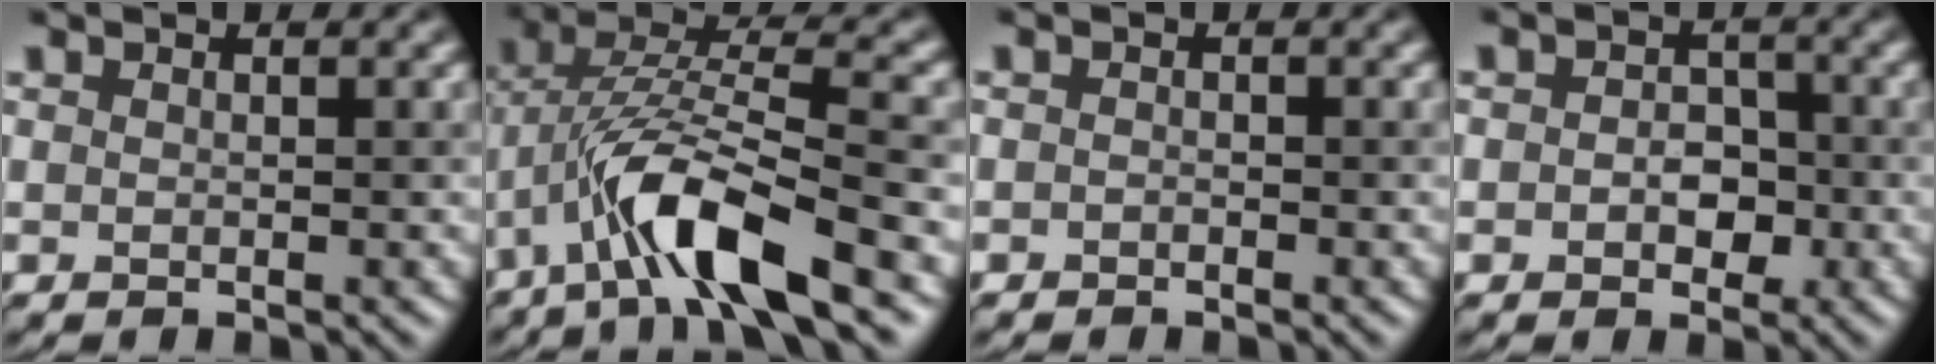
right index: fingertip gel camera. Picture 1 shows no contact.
{"total": 9.4, "force": [-4.7, 2.2, 7.9], "torque": [-0.152, 0.010, -0.091]}
{"total": 0.6, "force": [-0.5, 0.4, 0.1], "torque": [0.001, -0.002, -0.009]}
{"total": 2.8, "force": [-0.5, 2.1, 1.7], "torque": [-0.016, -0.001, -0.018]}